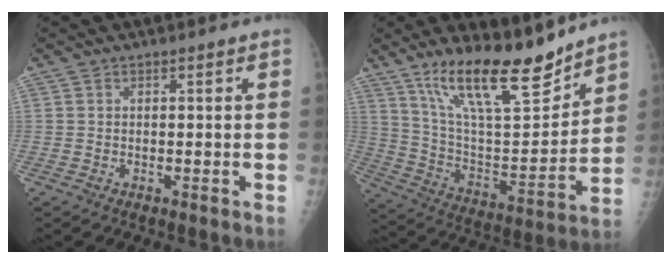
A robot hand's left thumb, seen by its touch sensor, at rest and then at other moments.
{"total": 21.3, "force": [15.7, 5.9, 13.1], "torque": [-0.187, -0.086, 0.276]}